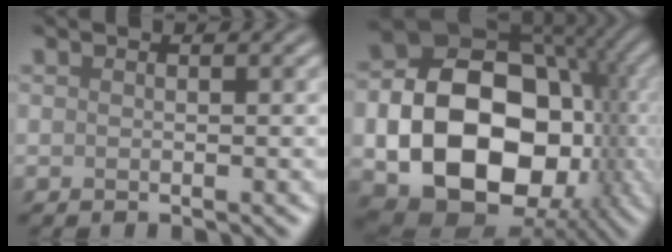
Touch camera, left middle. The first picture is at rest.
{"total": 16.6, "force": [-3.2, 12.1, 10.9], "torque": [-0.163, -0.027, -0.051]}